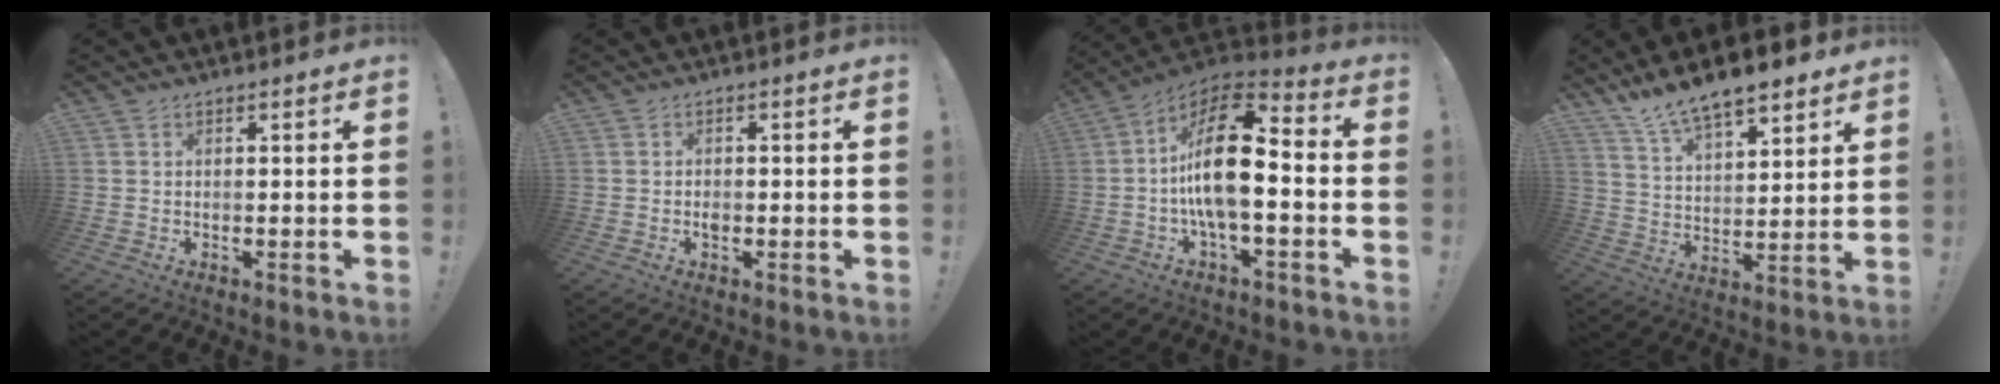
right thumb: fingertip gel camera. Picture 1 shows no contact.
{"total": 1.3, "force": [-0.6, 0.9, 0.7], "torque": [-0.006, -0.001, -0.012]}
{"total": 18.8, "force": [-0.6, 8.3, 16.8], "torque": [-0.292, 0.013, -0.014]}
{"total": 11.5, "force": [9.8, 3.2, 5.2], "torque": [-0.103, -0.066, 0.179]}